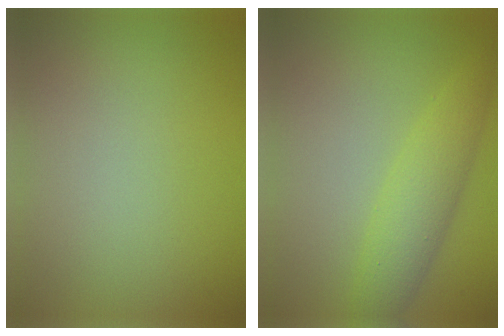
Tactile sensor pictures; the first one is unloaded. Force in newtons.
{"total": 3.6, "press": 3.6, "slide": 0.0}